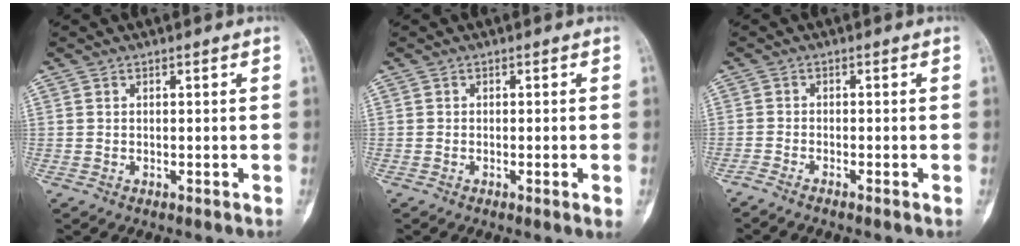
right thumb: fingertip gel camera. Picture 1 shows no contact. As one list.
[{"total": 1.8, "force": [-0.4, 0.0, 1.8], "torque": [-0.031, -0.004, -0.006]}, {"total": 2.0, "force": [-1.6, -0.3, 1.2], "torque": [-0.034, 0.006, -0.033]}]